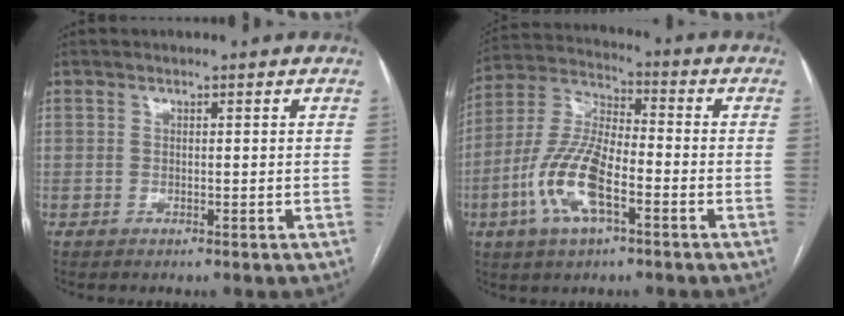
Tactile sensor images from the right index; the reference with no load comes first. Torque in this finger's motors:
{"motor_torque": [1.60, -0.55, 0.39, 0.21]}